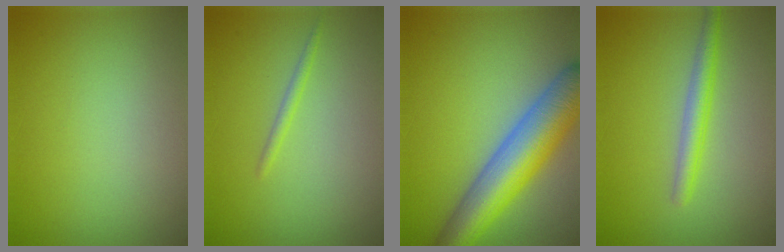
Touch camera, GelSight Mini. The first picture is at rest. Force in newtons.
{"total": 0.8, "press": 0.8, "slide": 0.1}
{"total": 8.6, "press": 8.6, "slide": 0.3}
{"total": 2.3, "press": 2.2, "slide": 0.2}